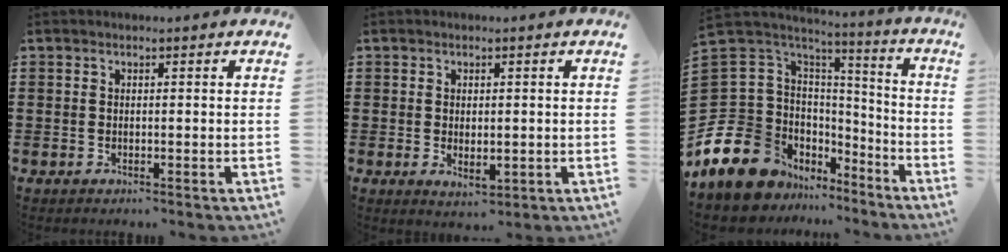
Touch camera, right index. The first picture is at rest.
{"total": 1.6, "force": [-0.1, 0.8, 1.3], "torque": [-0.028, -0.002, 0.001]}
{"total": 14.0, "force": [-8.8, 9.9, 4.4], "torque": [-0.149, -0.002, -0.160]}